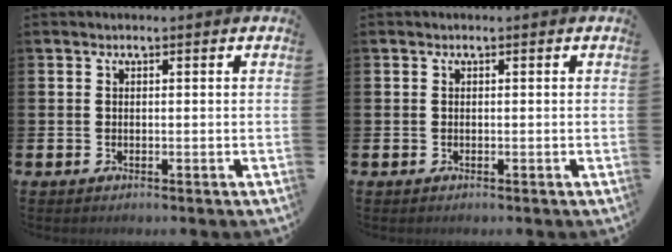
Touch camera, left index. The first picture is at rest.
{"total": 0.0}